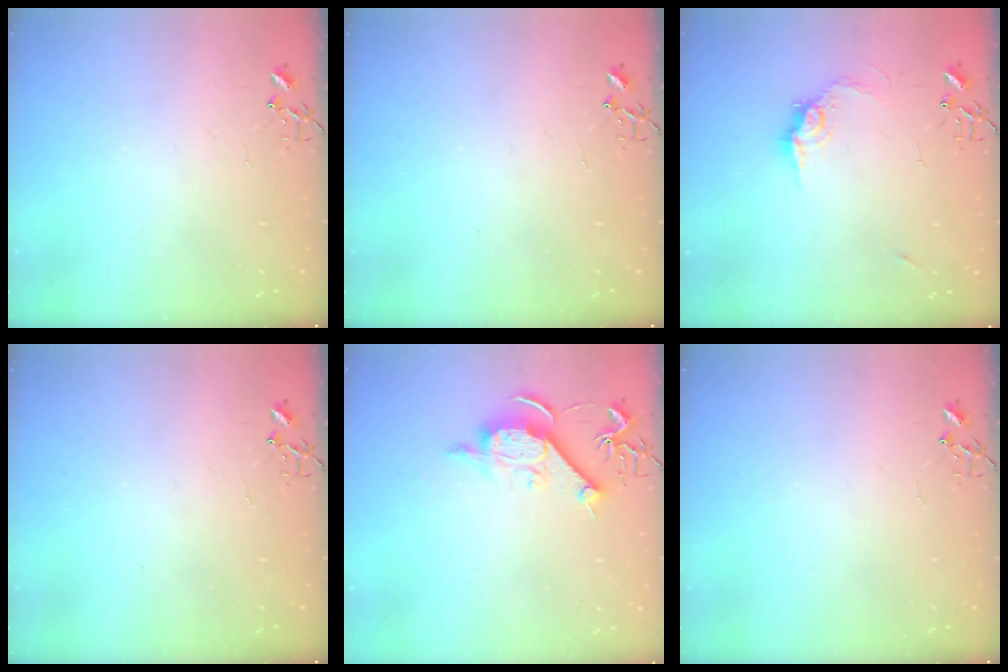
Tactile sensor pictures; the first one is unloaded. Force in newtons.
{"total": 0.0}
{"total": 9.8, "press": 9.8, "slide": 0.6}
{"total": 0.0}
{"total": 12.0, "press": 11.9, "slide": 1.1}
{"total": 0.0}